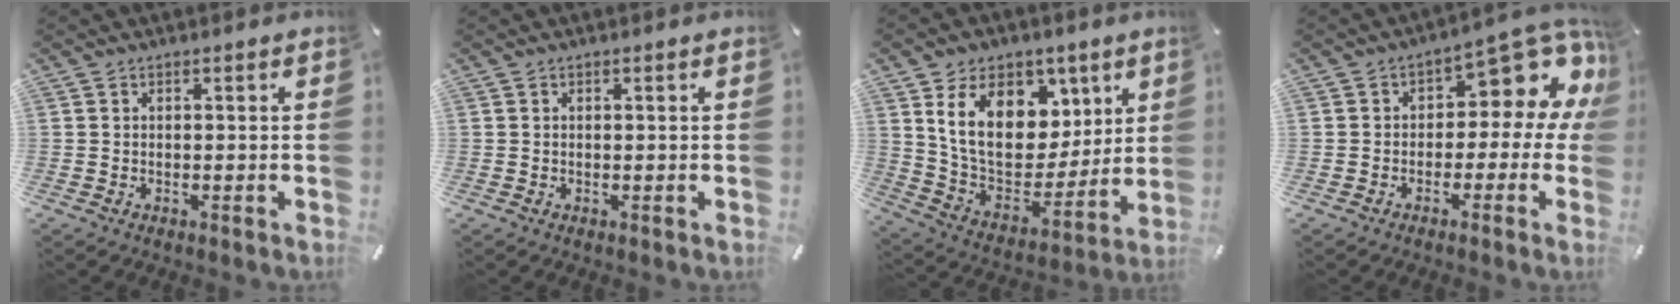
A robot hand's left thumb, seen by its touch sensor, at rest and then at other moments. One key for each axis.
{"total": 0.0}
{"total": 18.8, "fx": 7.9, "fy": 13.2, "fz": 10.8, "tx": -0.178, "ty": -0.034, "tz": 0.146}
{"total": 10.5, "fx": 5.3, "fy": 5.2, "fz": 7.4, "tx": -0.095, "ty": -0.048, "tz": 0.087}